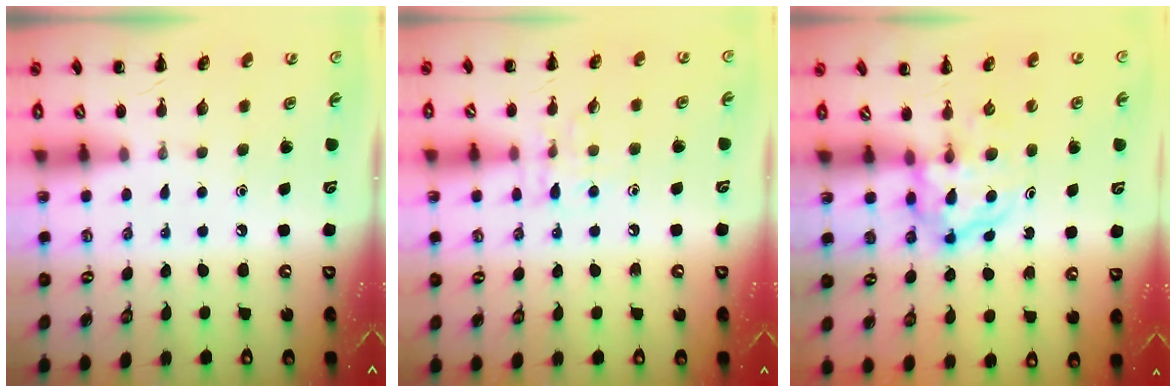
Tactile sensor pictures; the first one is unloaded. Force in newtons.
{"total": 6.9, "press": 6.7, "slide": 1.4}
{"total": 3.9, "press": 3.9, "slide": 0.5}